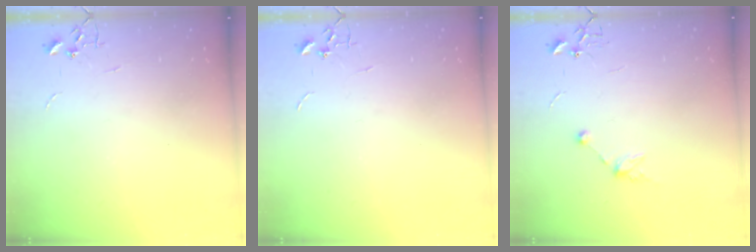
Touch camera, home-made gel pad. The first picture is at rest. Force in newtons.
{"total": 0.0}
{"total": 8.3, "press": 8.1, "slide": 1.4}